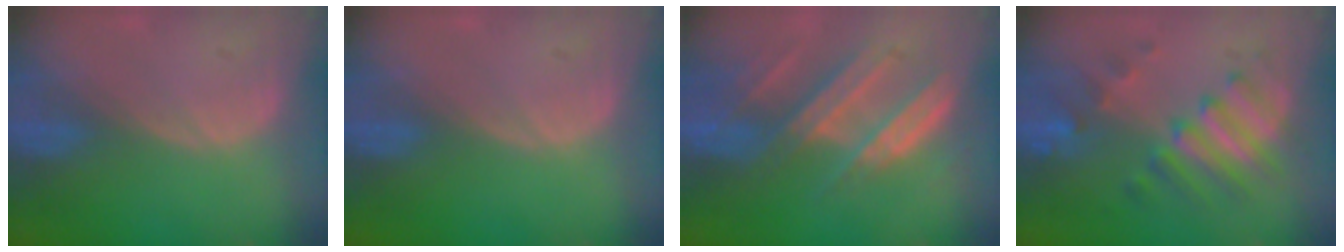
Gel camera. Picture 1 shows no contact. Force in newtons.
{"total": 0.0}
{"total": 9.0, "press": 8.2, "slide": 3.7}
{"total": 7.7, "press": 7.6, "slide": 1.3}